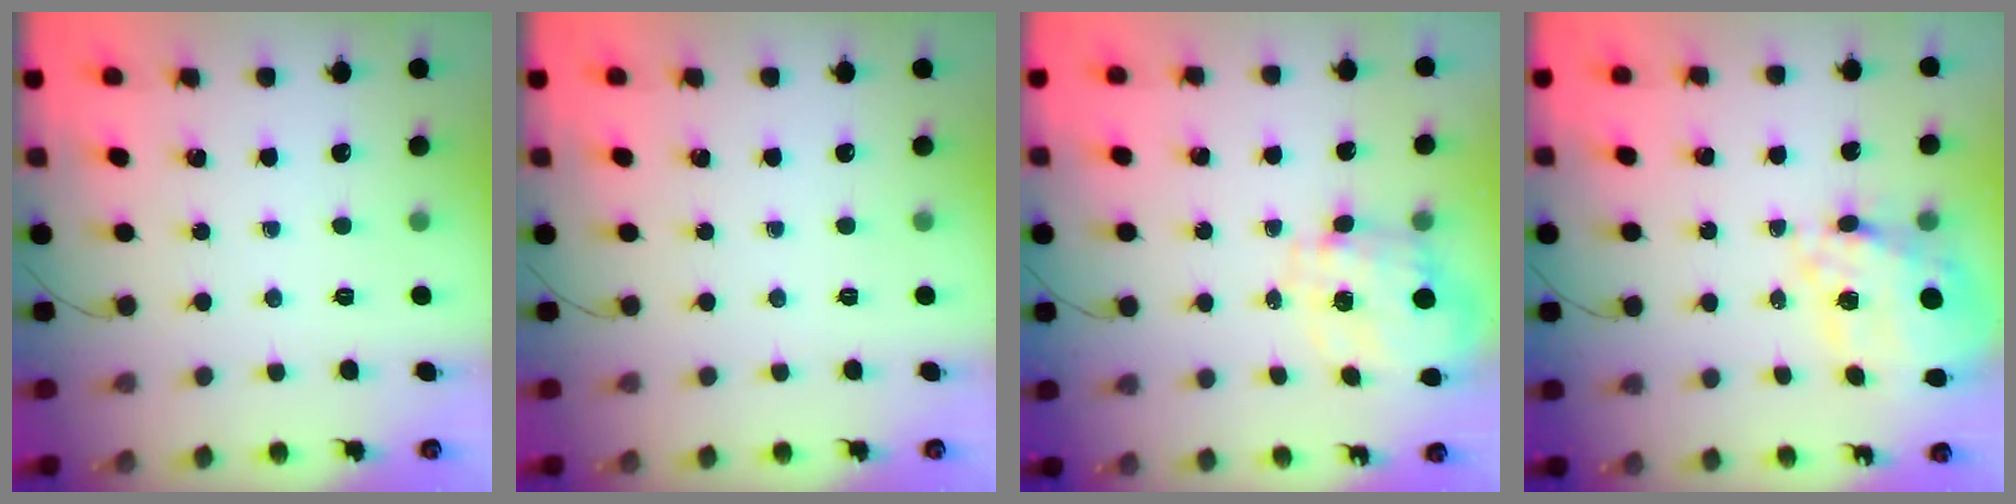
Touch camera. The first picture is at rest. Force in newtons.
{"total": 0.0}
{"total": 3.3, "press": 3.1, "slide": 1.3}
{"total": 18.3, "press": 17.8, "slide": 4.0}